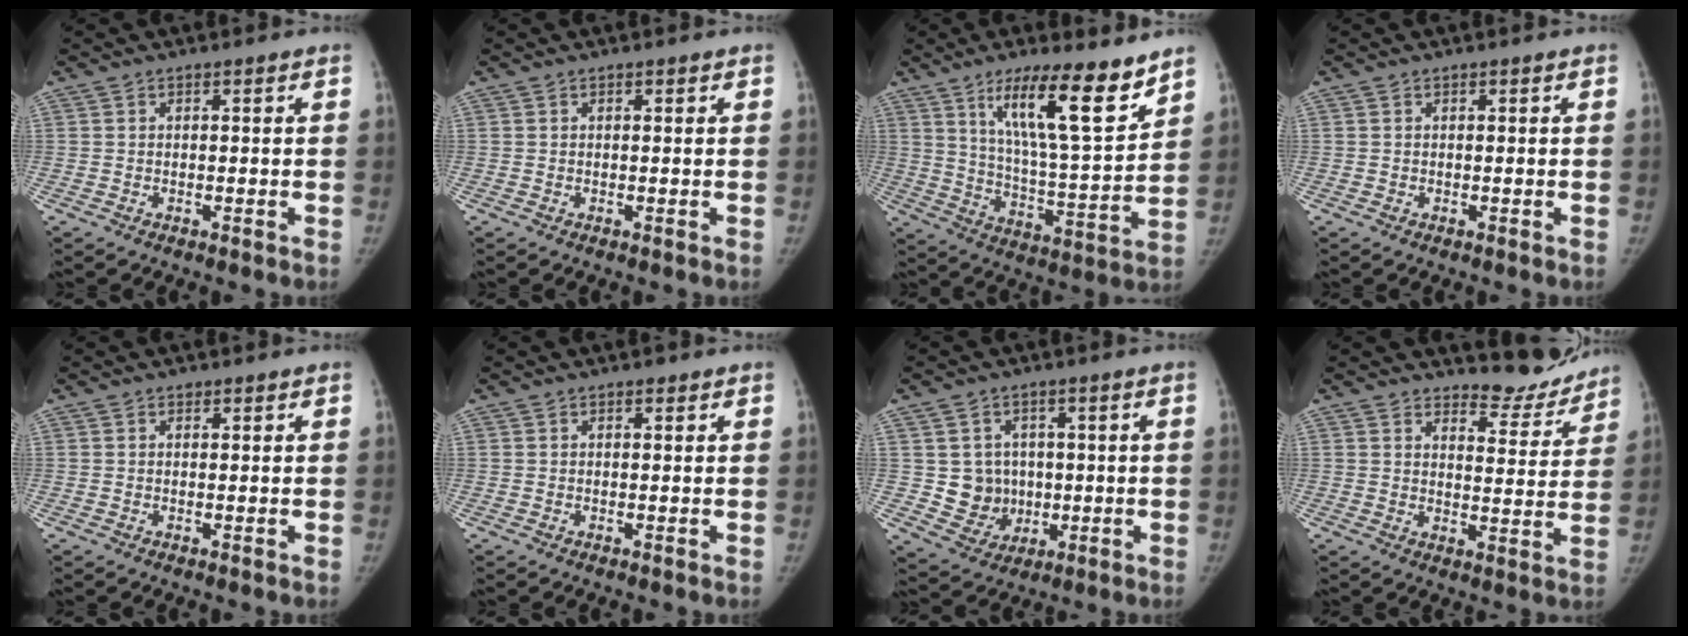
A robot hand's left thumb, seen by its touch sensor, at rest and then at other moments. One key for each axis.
{"total": 0.0}
{"total": 17.4, "fx": 11.2, "fy": 3.6, "fz": 12.9, "tx": -0.184, "ty": -0.072, "tz": 0.194}
{"total": 0.0}
{"total": 0.6, "fx": 0.4, "fy": 0.4, "fz": 0.1, "tx": 0.002, "ty": -0.002, "tz": 0.004}
{"total": 0.8, "fx": 0.5, "fy": 0.5, "fz": 0.4, "tx": -0.001, "ty": -0.002, "tz": 0.004}
{"total": 7.7, "fx": 0.5, "fy": 7.2, "fz": 2.5, "tx": -0.002, "ty": 0.002, "tz": 0.021}
{"total": 8.5, "fx": 8.1, "fy": 2.5, "fz": 0.7, "tx": 0.022, "ty": -0.078, "tz": 0.107}